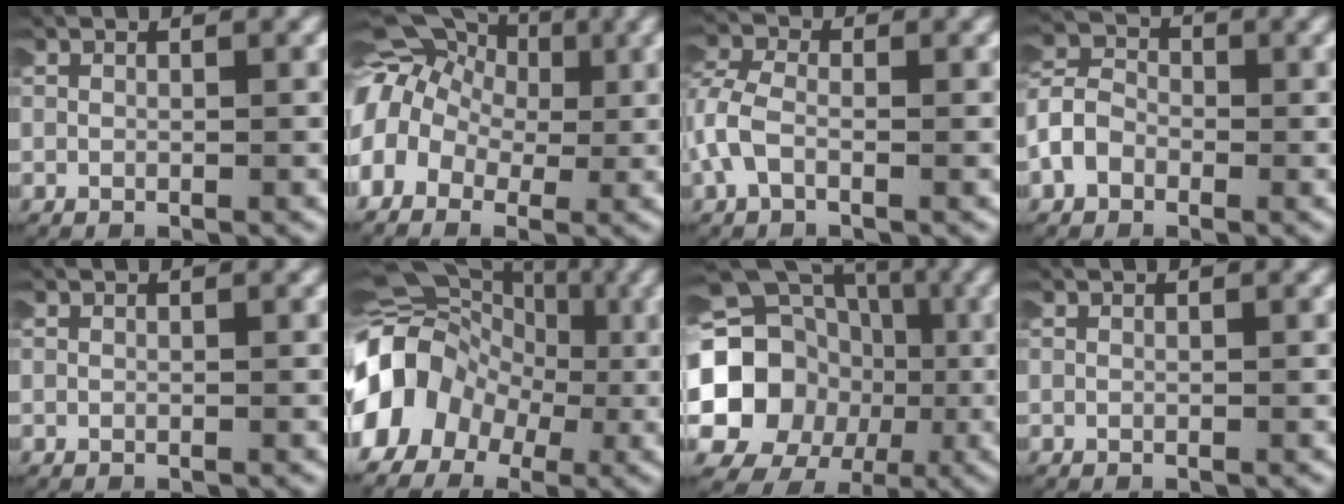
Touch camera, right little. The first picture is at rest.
{"total": 9.0, "force": [0.5, 7.6, 4.8], "torque": [-0.108, -0.007, 0.000]}
{"total": 3.1, "force": [0.0, 2.3, 2.1], "torque": [-0.057, -0.004, -0.003]}
{"total": 4.3, "force": [-0.5, 3.7, 2.2], "torque": [-0.060, 0.001, -0.013]}
{"total": 0.0}
{"total": 14.3, "force": [0.5, 12.3, 7.3], "torque": [-0.183, -0.017, 0.002]}
{"total": 17.1, "force": [-0.9, 15.1, 8.1], "torque": [-0.195, -0.039, -0.018]}
{"total": 0.0}